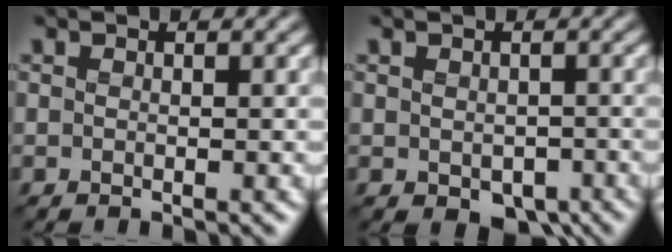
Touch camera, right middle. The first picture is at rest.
{"total": 3.5, "force": [-1.5, 2.2, 2.2], "torque": [-0.030, -0.021, -0.012]}